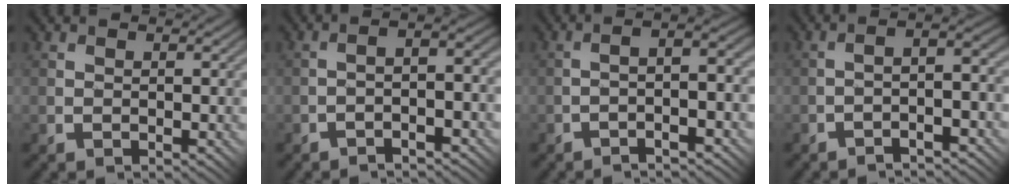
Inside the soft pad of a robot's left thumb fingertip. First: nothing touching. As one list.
[{"total": 3.8, "force": [-1.6, 0.9, 3.3], "torque": [-0.050, 0.012, -0.033]}, {"total": 5.0, "force": [-1.6, 0.9, 4.7], "torque": [-0.072, 0.013, -0.030]}, {"total": 3.6, "force": [-1.9, 0.5, 3.0], "torque": [-0.043, 0.014, -0.040]}]